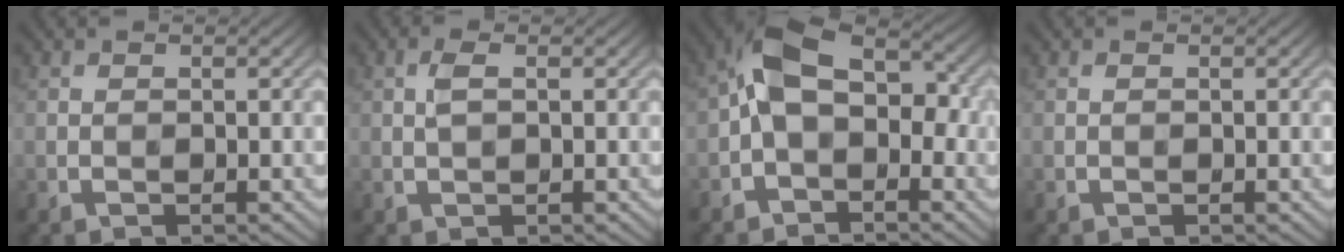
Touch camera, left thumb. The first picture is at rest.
{"total": 1.9, "force": [0.4, 0.8, 1.7], "torque": [-0.039, 0.005, 0.006]}
{"total": 8.0, "force": [-1.2, 5.0, 6.1], "torque": [-0.103, 0.019, -0.035]}
{"total": 0.0}